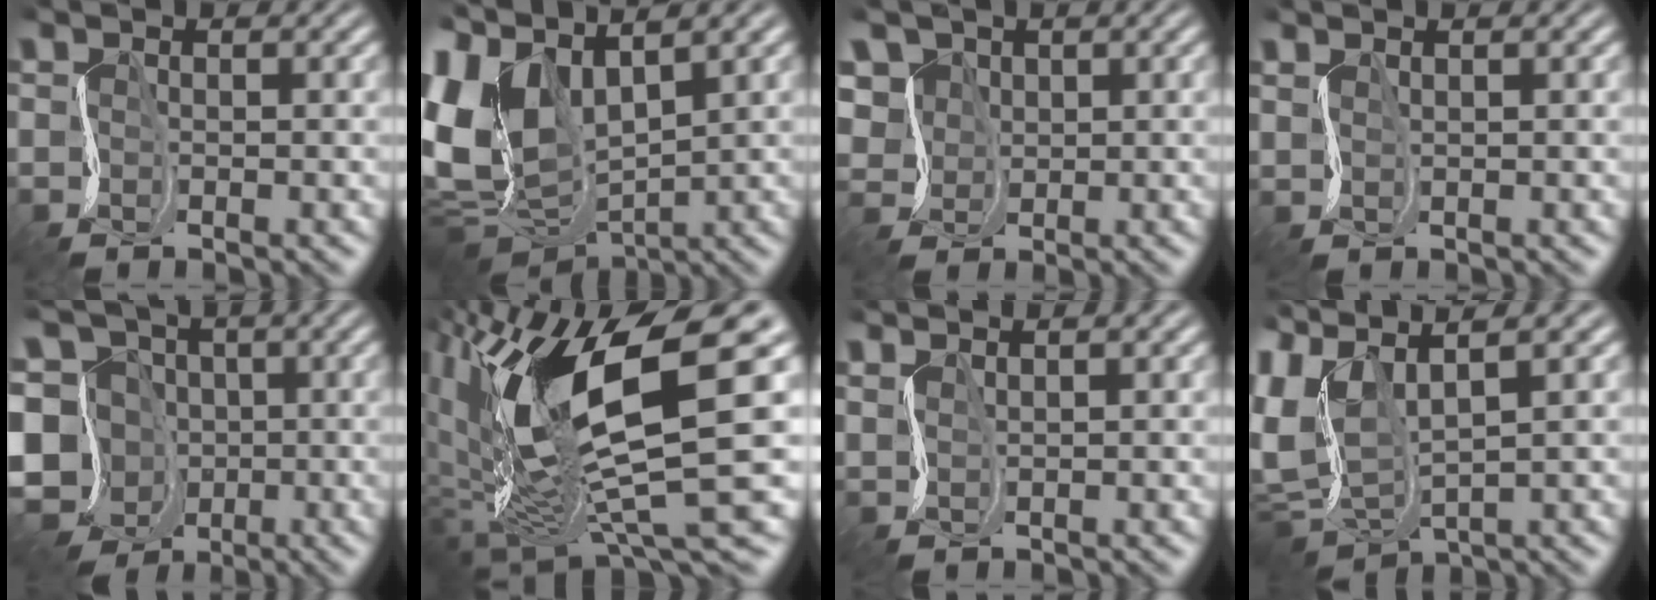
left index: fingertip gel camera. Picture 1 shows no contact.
{"total": 12.1, "force": [3.3, 6.9, 9.4], "torque": [-0.222, -0.007, 0.076]}
{"total": 3.9, "force": [1.6, 3.4, 1.0], "torque": [-0.039, 0.007, 0.032]}
{"total": 1.8, "force": [1.5, 0.6, 1.0], "torque": [-0.019, 0.003, 0.020]}
{"total": 14.3, "force": [-5.1, 11.9, 6.1], "torque": [-0.109, -0.006, -0.118]}
{"total": 14.4, "force": [2.5, 5.0, 13.3], "torque": [-0.248, -0.019, 0.060]}
{"total": 2.7, "force": [2.0, 0.9, 1.5], "torque": [-0.033, 0.012, 0.029]}
{"total": 7.9, "force": [1.9, 4.0, 6.6], "torque": [-0.169, 0.000, 0.038]}